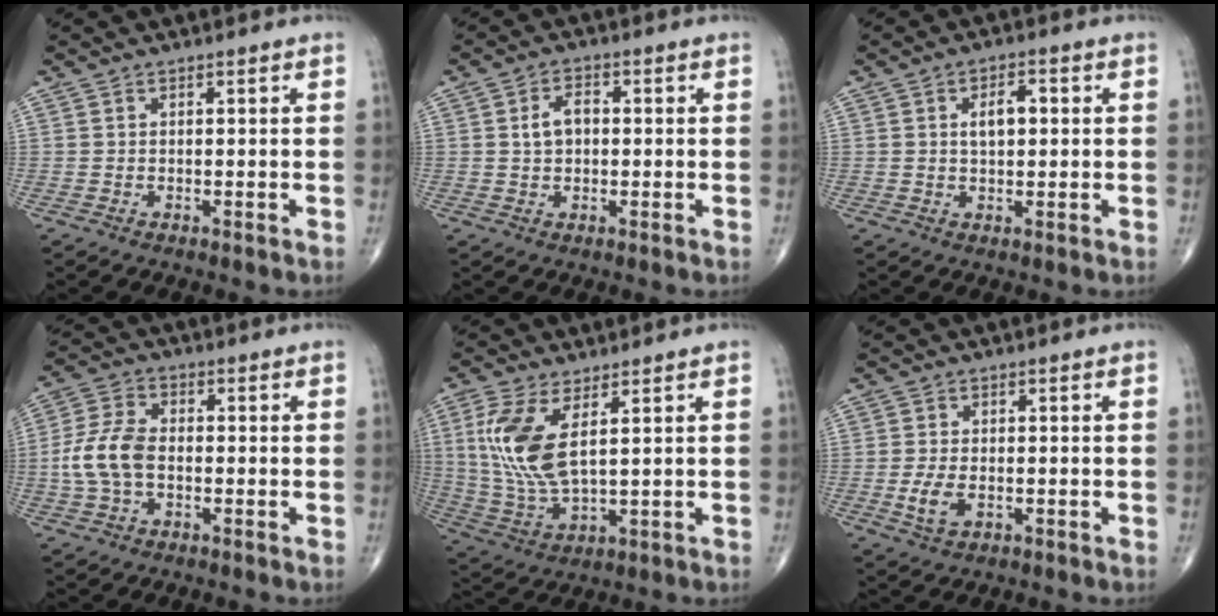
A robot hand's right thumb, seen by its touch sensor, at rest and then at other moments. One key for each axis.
{"total": 4.4, "fx": 0.3, "fy": 2.9, "fz": 3.3, "tx": -0.059, "ty": 0.014, "tz": 0.003}
{"total": 4.7, "fx": 0.7, "fy": 2.5, "fz": 3.9, "tx": -0.062, "ty": 0.006, "tz": 0.011}
{"total": 8.8, "fx": -1.2, "fy": 5.4, "fz": 6.9, "tx": -0.150, "ty": 0.022, "tz": -0.029}
{"total": 12.4, "fx": 3.6, "fy": 4.9, "fz": 10.8, "tx": -0.247, "ty": -0.017, "tz": 0.084}
{"total": 4.2, "fx": -1.0, "fy": 2.4, "fz": 3.3, "tx": -0.071, "ty": -0.005, "tz": -0.016}